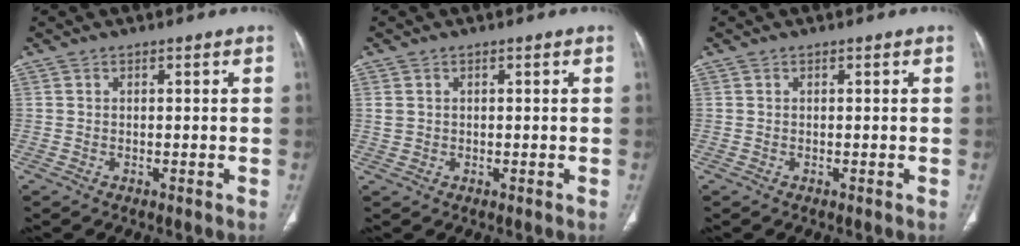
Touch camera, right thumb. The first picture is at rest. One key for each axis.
{"total": 1.7, "fx": 0.3, "fy": 1.5, "fz": 0.8, "tx": -0.016, "ty": 0.004, "tz": 0.011}
{"total": 0.0}